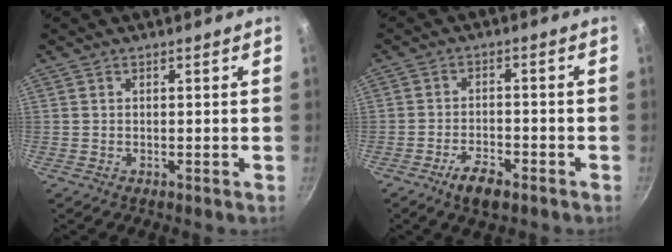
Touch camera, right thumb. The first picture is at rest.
{"total": 5.8, "force": [-3.7, 2.3, 3.8], "torque": [-0.065, 0.020, -0.064]}